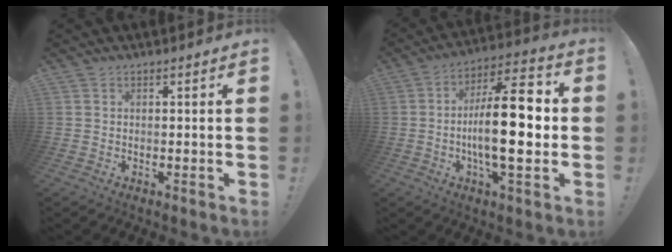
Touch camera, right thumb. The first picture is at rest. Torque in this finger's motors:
{"motor_torque": [1.86, 3.15, 1.24, -0.89, 0.66]}